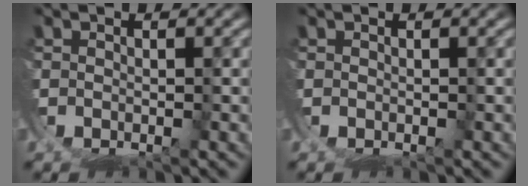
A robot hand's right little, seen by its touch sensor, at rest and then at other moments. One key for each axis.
{"total": 0.0}